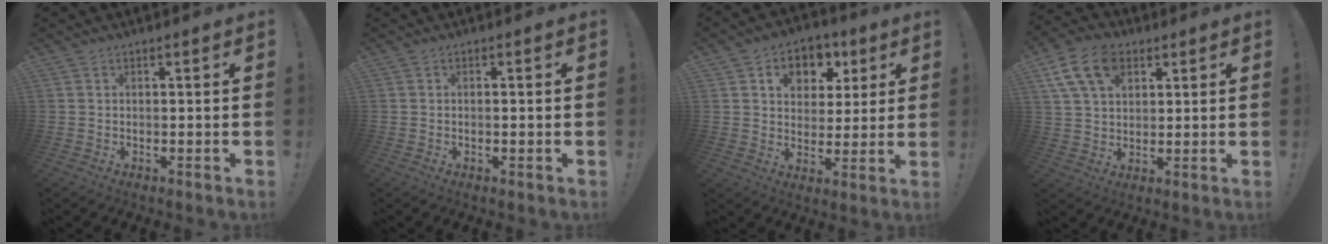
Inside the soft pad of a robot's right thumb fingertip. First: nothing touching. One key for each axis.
{"total": 0.6, "fx": -0.4, "fy": 0.1, "fz": 0.5, "tx": -0.015, "ty": 0.003, "tz": -0.006}
{"total": 9.7, "fx": 3.9, "fy": 7.7, "fz": 4.4, "tx": -0.061, "ty": -0.013, "tz": 0.075}
{"total": 13.4, "fx": 6.2, "fy": 8.8, "fz": 7.9, "tx": -0.140, "ty": -0.014, "tz": 0.119}